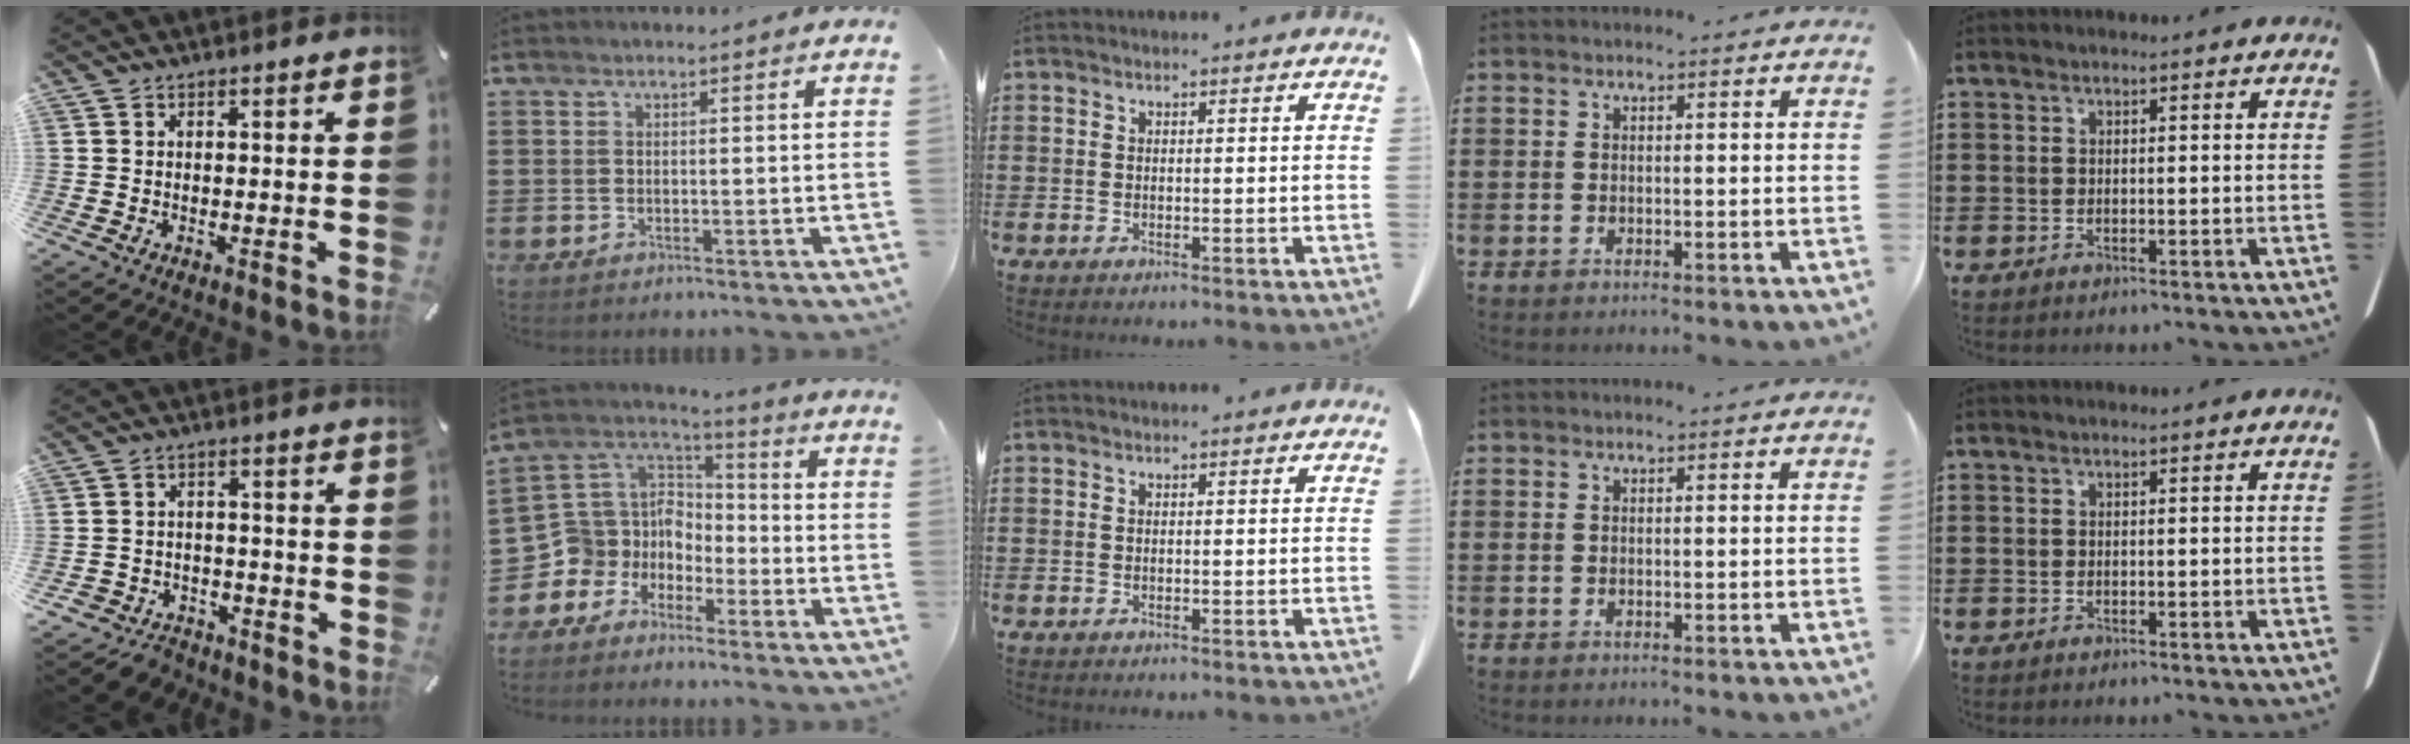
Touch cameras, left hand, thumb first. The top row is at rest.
{"thumb": {"total": 4.6, "force": [-3.7, 2.7, 0.4], "torque": [-0.017, 0.014, -0.076]}, "index": {"total": 8.1, "force": [-2.8, 7.6, 1.1], "torque": [-0.077, -0.015, -0.054]}}